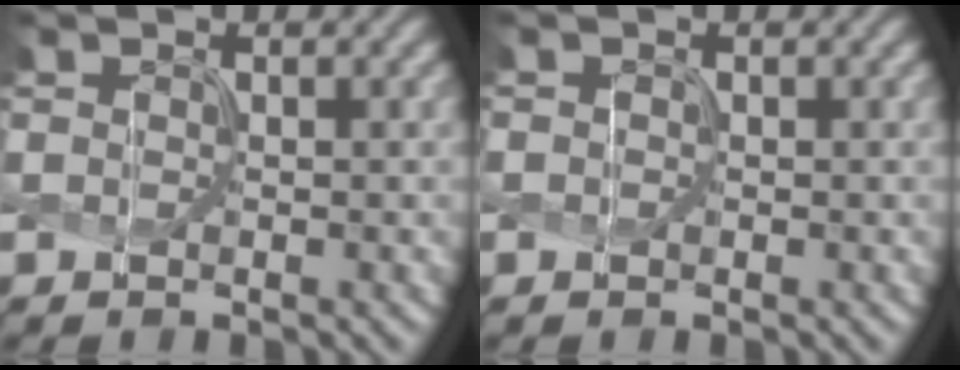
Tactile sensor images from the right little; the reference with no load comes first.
{"total": 0.8, "force": [-0.1, 0.7, 0.2], "torque": [-0.003, -0.003, -0.005]}